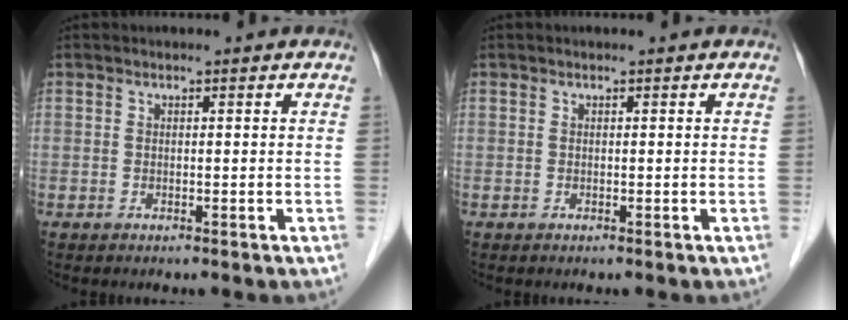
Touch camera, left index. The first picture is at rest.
{"total": 0.0}